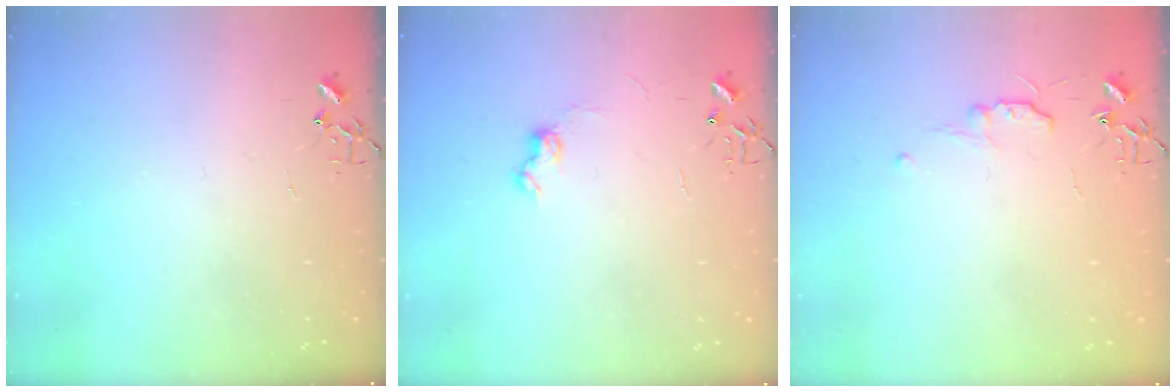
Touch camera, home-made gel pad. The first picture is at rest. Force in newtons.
{"total": 7.2, "press": 7.2, "slide": 0.7}
{"total": 5.0, "press": 4.9, "slide": 0.6}